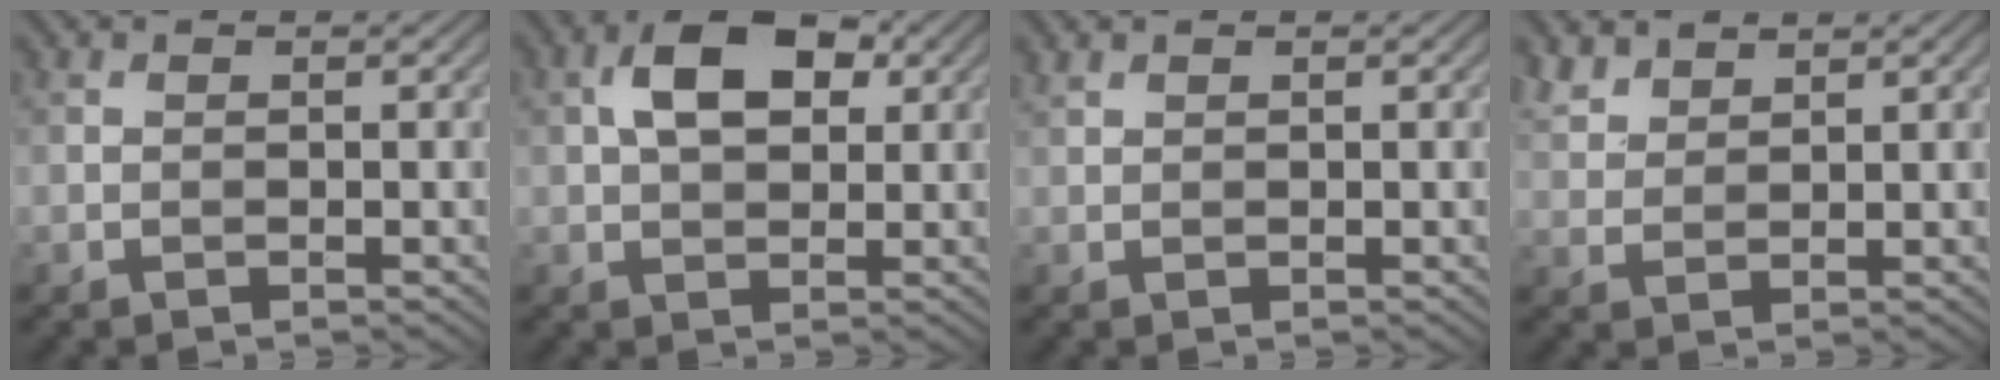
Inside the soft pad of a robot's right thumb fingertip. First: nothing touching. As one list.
[{"total": 7.1, "force": [2.0, 4.2, 5.4], "torque": [-0.097, 0.012, 0.027]}, {"total": 0.8, "force": [0.7, 0.2, 0.3], "torque": [-0.012, 0.003, 0.019]}, {"total": 3.3, "force": [2.8, 1.4, 1.2], "torque": [-0.032, 0.006, 0.066]}]